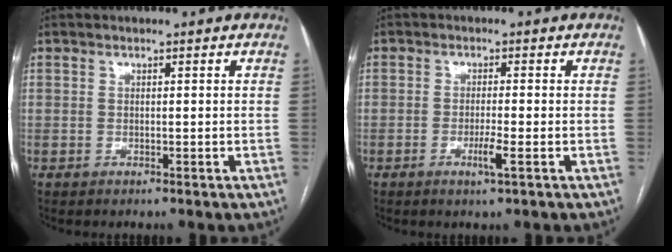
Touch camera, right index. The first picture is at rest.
{"total": 2.9, "force": [-1.2, -0.2, 2.6], "torque": [-0.048, -0.005, -0.022]}